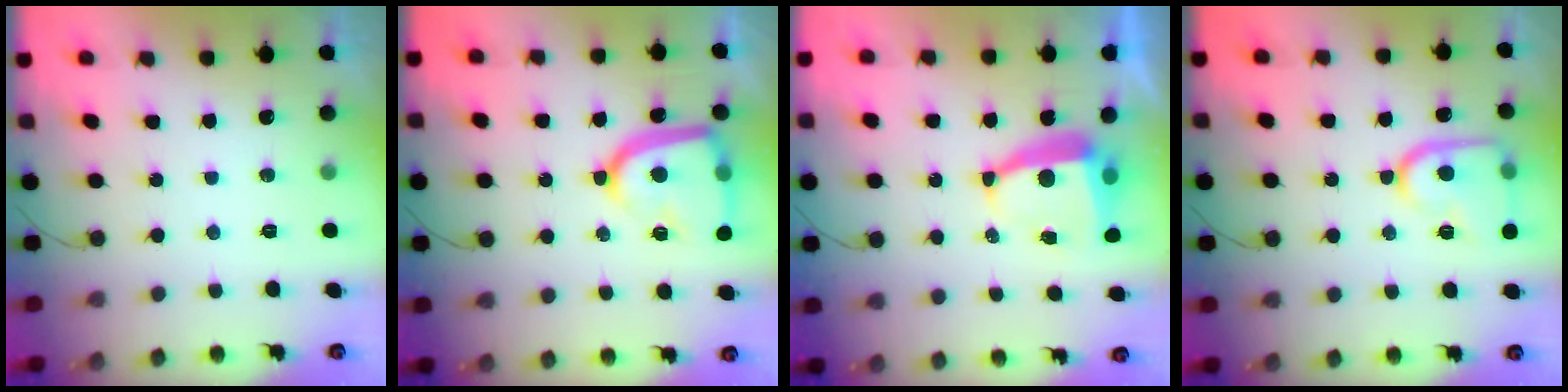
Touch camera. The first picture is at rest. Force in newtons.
{"total": 17.2, "press": 17.1, "slide": 1.6}
{"total": 7.9, "press": 7.8, "slide": 0.5}
{"total": 15.2, "press": 15.1, "slide": 1.3}